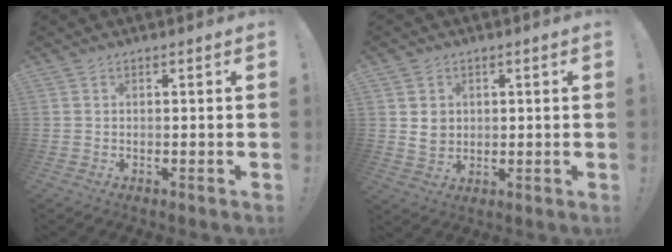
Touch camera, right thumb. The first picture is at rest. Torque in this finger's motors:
{"motor_torque": [-0.22, 0.43, 0.02, 0.47, -0.05]}